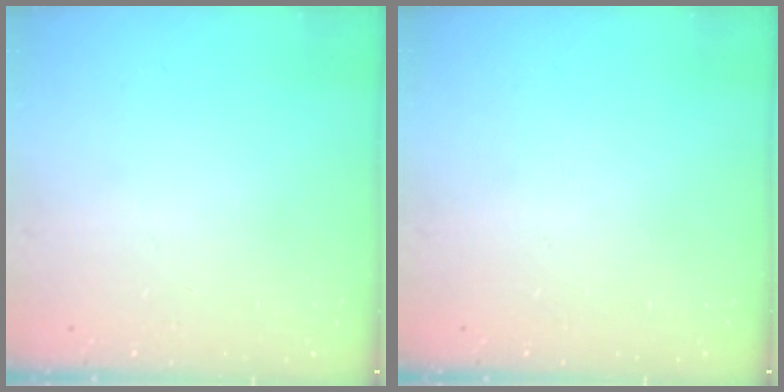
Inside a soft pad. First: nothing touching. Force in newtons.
{"total": 0.0}